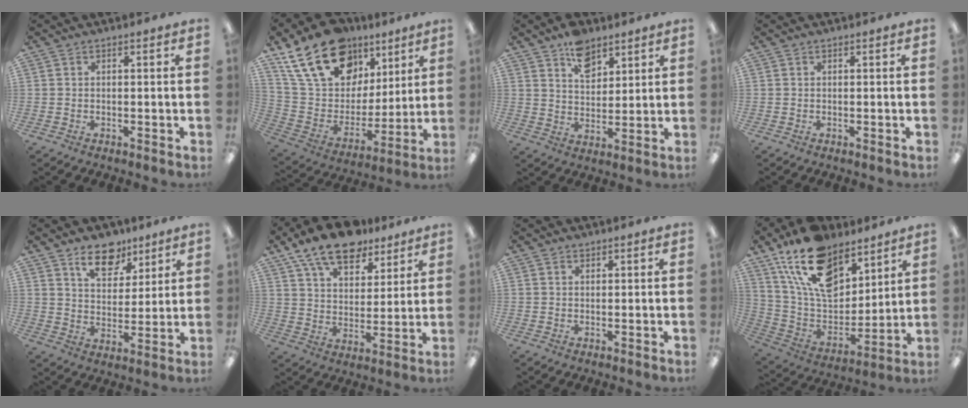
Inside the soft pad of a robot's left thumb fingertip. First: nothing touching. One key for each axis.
{"total": 22.7, "fx": 13.9, "fy": 14.3, "fz": 10.7, "tx": -0.192, "ty": -0.062, "tz": 0.261}
{"total": 8.8, "fx": 5.9, "fy": 5.3, "fz": 3.8, "tx": -0.047, "ty": -0.027, "tz": 0.103}
{"total": 0.0}
{"total": 11.0, "fx": 7.9, "fy": 6.3, "fz": 4.4, "tx": -0.051, "ty": -0.044, "tz": 0.142}
{"total": 14.7, "fx": 11.1, "fy": 7.0, "fz": 6.7, "tx": -0.122, "ty": -0.059, "tz": 0.199}
{"total": 0.8, "fx": 0.7, "fy": 0.4, "fz": 0.1, "tx": -0.002, "ty": 0.001, "tz": 0.013}
{"total": 20.1, "fx": 13.0, "fy": 11.2, "fz": 10.5, "tx": -0.197, "ty": -0.063, "tz": 0.237}